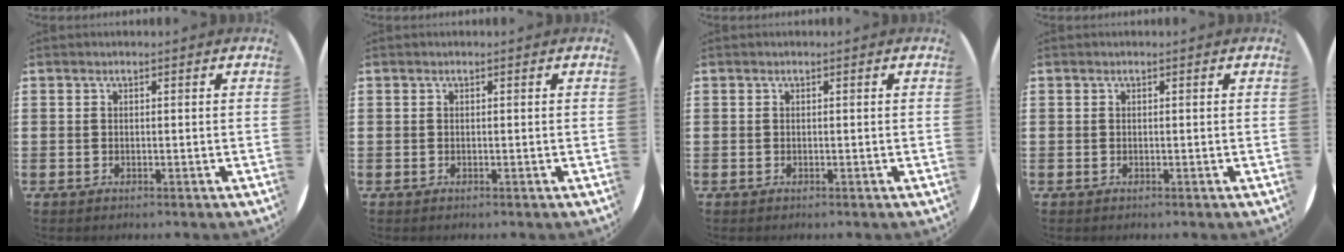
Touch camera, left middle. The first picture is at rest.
{"total": 0.0}
{"total": 0.0}
{"total": 0.0}